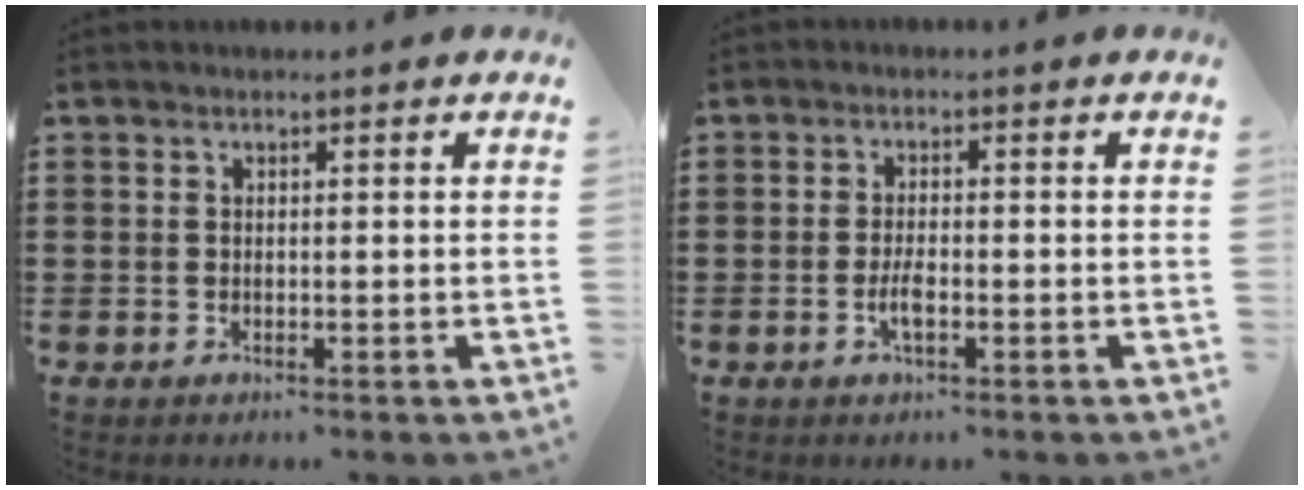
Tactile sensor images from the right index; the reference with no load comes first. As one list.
[{"total": 2.8, "force": [-1.1, 0.6, 2.5], "torque": [-0.059, -0.007, -0.023]}]